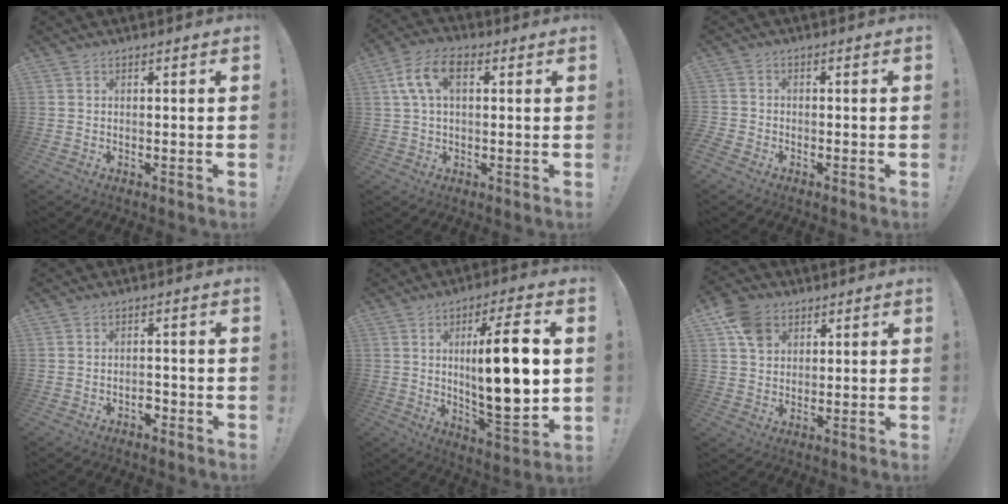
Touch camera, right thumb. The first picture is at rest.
{"total": 9.7, "force": [2.4, 5.8, 7.3], "torque": [-0.151, 0.013, 0.047]}
{"total": 2.3, "force": [-1.8, 1.4, 0.5], "torque": [-0.011, 0.007, -0.034]}
{"total": 1.9, "force": [-1.4, 0.8, 1.0], "torque": [-0.020, 0.003, -0.023]}
{"total": 18.4, "force": [2.6, 4.4, 17.7], "torque": [-0.291, -0.014, 0.030]}
{"total": 8.4, "force": [4.0, 6.4, 3.7], "torque": [-0.060, -0.005, 0.083]}